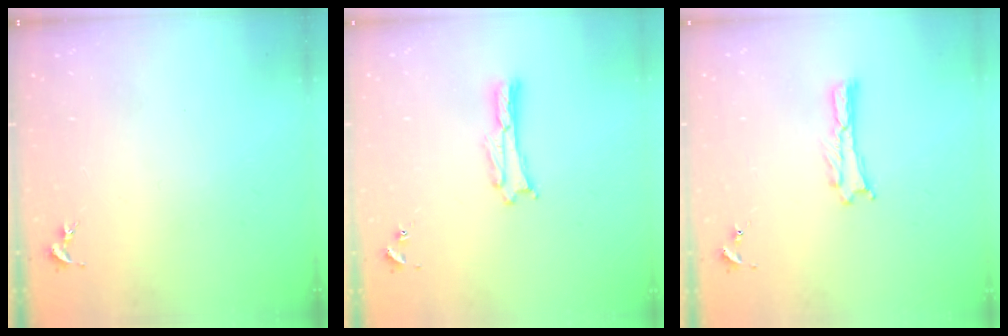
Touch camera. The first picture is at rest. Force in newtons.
{"total": 0.7, "press": 0.7, "slide": 0.1}
{"total": 0.0}